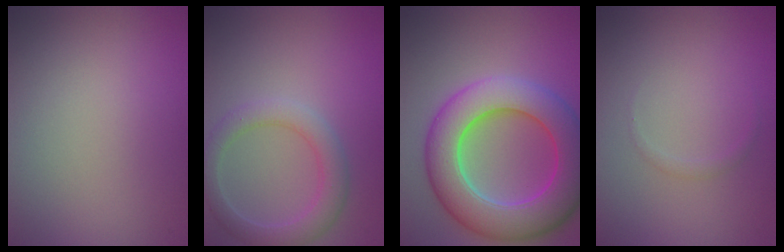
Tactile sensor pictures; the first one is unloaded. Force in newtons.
{"total": 3.2, "press": 3.2, "slide": 0.2}
{"total": 9.9, "press": 9.9, "slide": 0.3}
{"total": 0.5, "press": 0.5, "slide": 0.0}